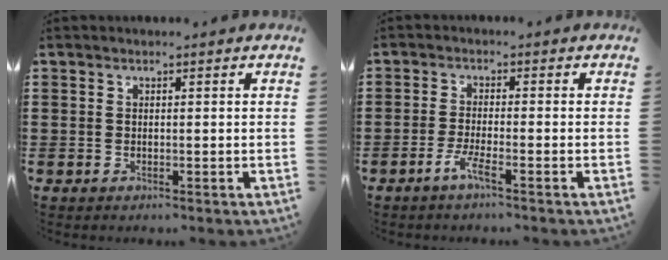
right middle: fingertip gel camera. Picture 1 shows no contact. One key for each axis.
{"total": 3.3, "fx": -2.1, "fy": 0.0, "fz": 2.6, "tx": -0.058, "ty": -0.005, "tz": -0.042}